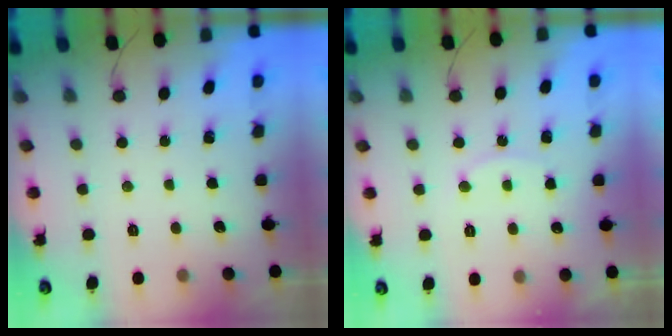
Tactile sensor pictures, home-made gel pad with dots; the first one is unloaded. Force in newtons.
{"total": 5.9, "press": 5.9, "slide": 0.5}